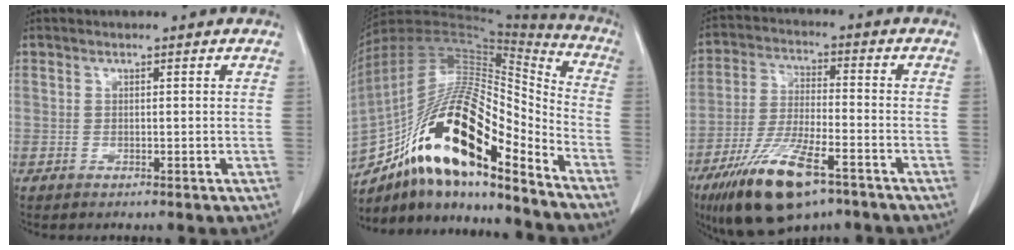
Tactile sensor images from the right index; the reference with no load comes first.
{"total": 24.1, "force": [-14.3, 5.7, 18.6], "torque": [-0.341, 0.002, -0.247]}
{"total": 14.4, "force": [-8.9, 3.6, 10.8], "torque": [-0.213, -0.025, -0.153]}